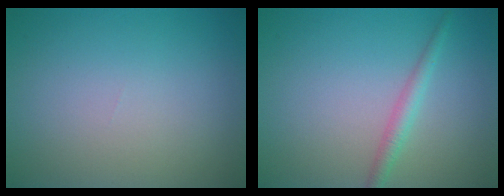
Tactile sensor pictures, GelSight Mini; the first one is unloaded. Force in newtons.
{"total": 1.7, "press": 1.7, "slide": 0.0}